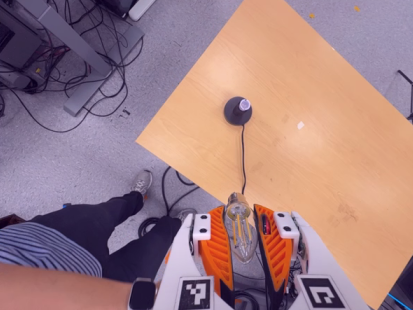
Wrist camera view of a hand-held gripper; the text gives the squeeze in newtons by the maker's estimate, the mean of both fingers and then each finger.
{"total": 21.8, "left": 24.7, "right": 18.9}